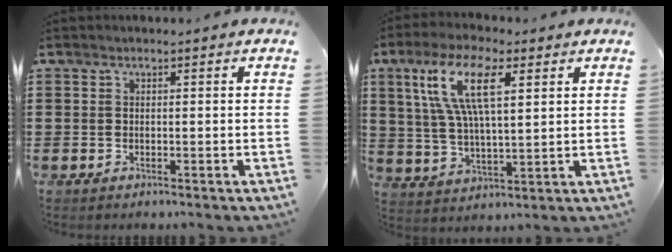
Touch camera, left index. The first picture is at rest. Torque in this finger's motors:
{"motor_torque": [2.14, 0.00, 1.05, 0.21]}